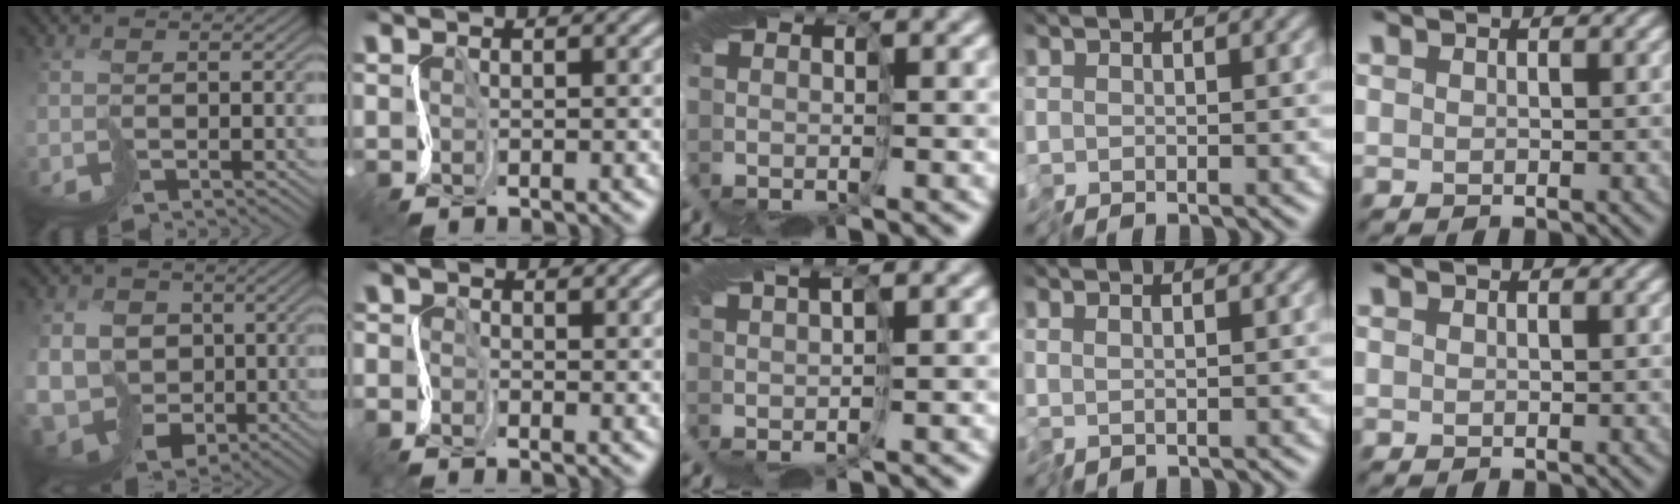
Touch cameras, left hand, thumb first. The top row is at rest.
{"thumb": {"total": 11.0, "force": [-0.8, 9.8, 4.9], "torque": [-0.135, -0.026, -0.028]}, "index": {"total": 1.7, "force": [-1.7, 0.2, -0.1], "torque": [-0.003, -0.004, -0.034]}, "middle": {"total": 2.7, "force": [0.6, -2.5, -0.8], "torque": [0.034, 0.019, -0.003]}, "ring": {"total": 0.6, "force": [0.4, -0.5, 0.1], "torque": [-0.001, 0.002, 0.013]}}